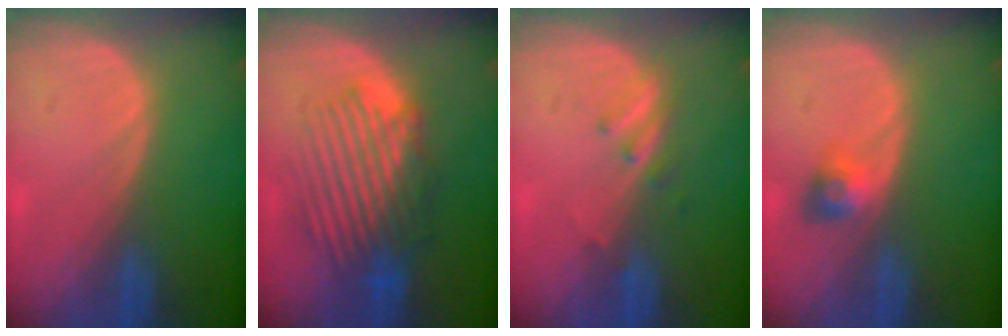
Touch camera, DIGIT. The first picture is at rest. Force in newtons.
{"total": 8.5, "press": 8.1, "slide": 2.5}
{"total": 2.5, "press": 2.2, "slide": 1.2}
{"total": 3.0, "press": 2.7, "slide": 1.3}